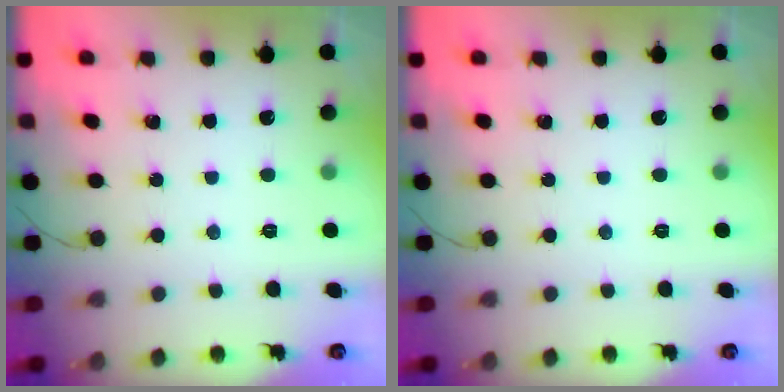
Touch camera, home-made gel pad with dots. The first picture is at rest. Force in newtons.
{"total": 0.0}